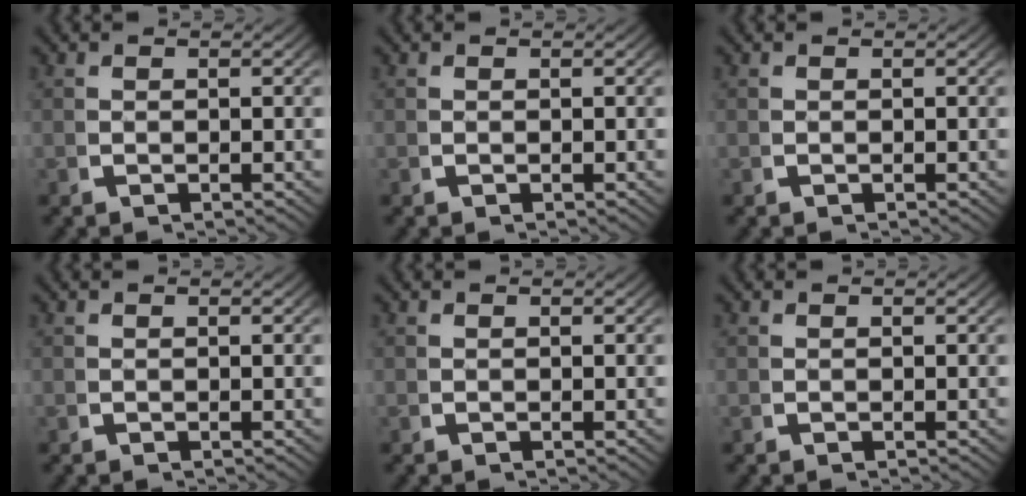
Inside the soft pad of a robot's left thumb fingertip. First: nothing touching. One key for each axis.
{"total": 0.0}
{"total": 0.0}
{"total": 0.0}
{"total": 0.0}
{"total": 0.0}